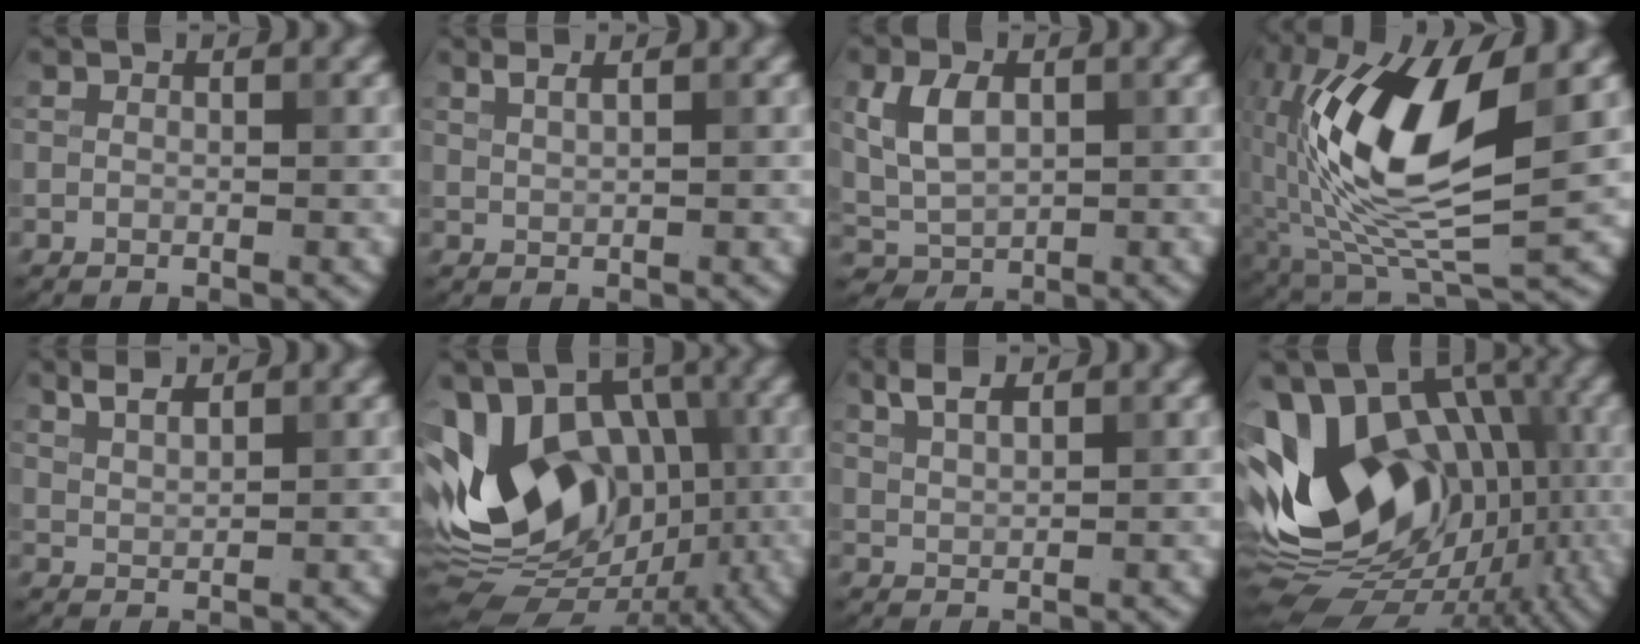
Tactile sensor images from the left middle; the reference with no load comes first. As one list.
[{"total": 1.6, "force": [1.2, 0.6, 0.8], "torque": [-0.009, -0.002, 0.017]}, {"total": 4.0, "force": [0.7, 2.7, 2.9], "torque": [-0.063, 0.001, 0.016]}, {"total": 12.4, "force": [1.1, 4.5, 11.5], "torque": [-0.218, 0.001, 0.016]}, {"total": 1.8, "force": [1.6, 0.5, 0.8], "torque": [-0.017, 0.005, 0.031]}, {"total": 14.2, "force": [-1.1, 10.2, 9.9], "torque": [-0.192, 0.011, -0.040]}, {"total": 2.3, "force": [1.7, 0.8, 1.3], "torque": [-0.028, 0.004, 0.035]}, {"total": 16.6, "force": [-0.6, 11.6, 11.9], "torque": [-0.213, 0.021, -0.029]}]